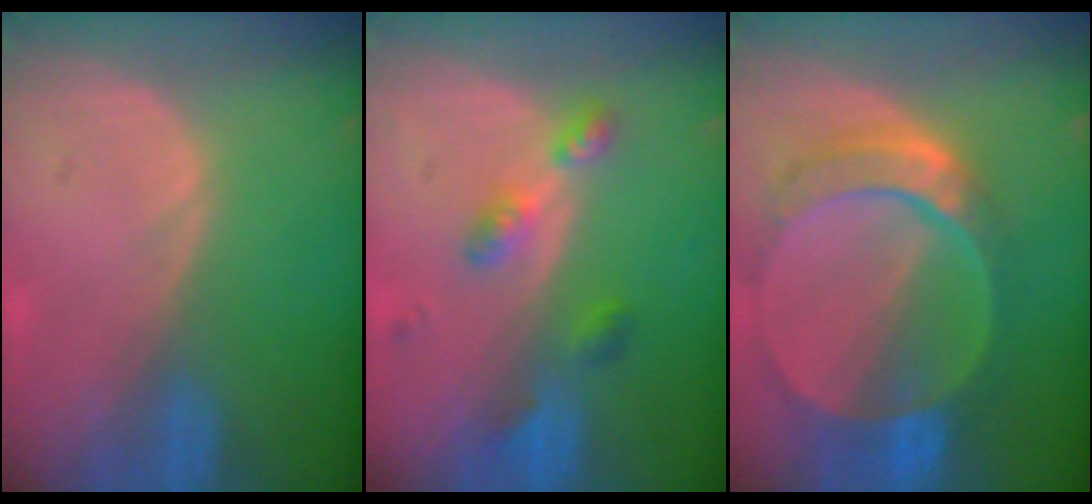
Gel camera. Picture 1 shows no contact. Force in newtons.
{"total": 4.6, "press": 4.5, "slide": 0.9}
{"total": 9.6, "press": 8.3, "slide": 4.8}